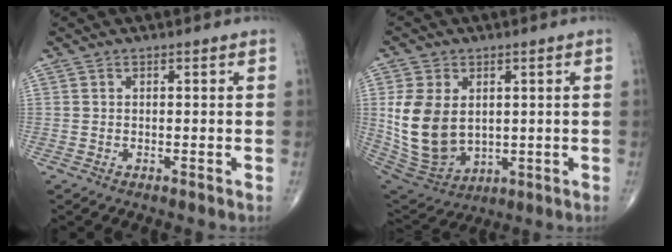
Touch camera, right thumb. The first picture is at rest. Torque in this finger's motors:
{"motor_torque": [-0.69, 0.89, 1.21, 0.32, 0.15]}